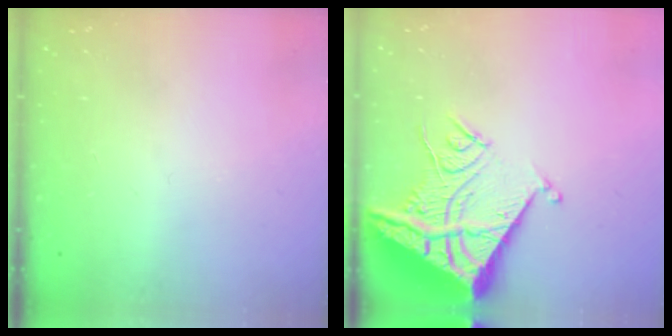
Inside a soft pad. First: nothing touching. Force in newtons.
{"total": 16.7, "press": 16.6, "slide": 1.8}